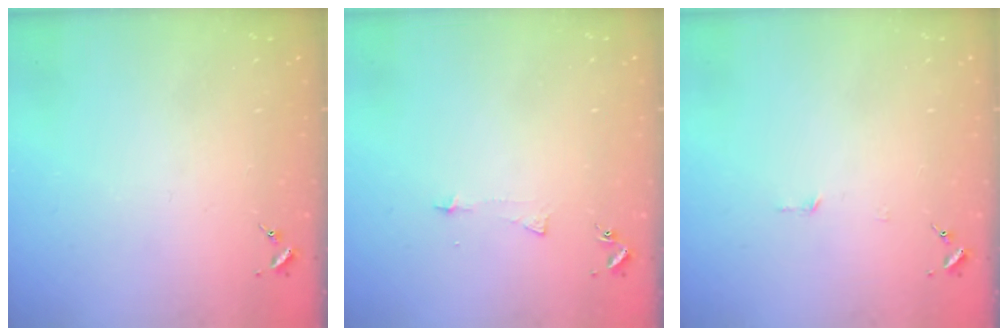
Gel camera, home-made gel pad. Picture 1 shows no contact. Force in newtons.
{"total": 4.0, "press": 4.0, "slide": 0.3}
{"total": 2.7, "press": 2.7, "slide": 0.2}